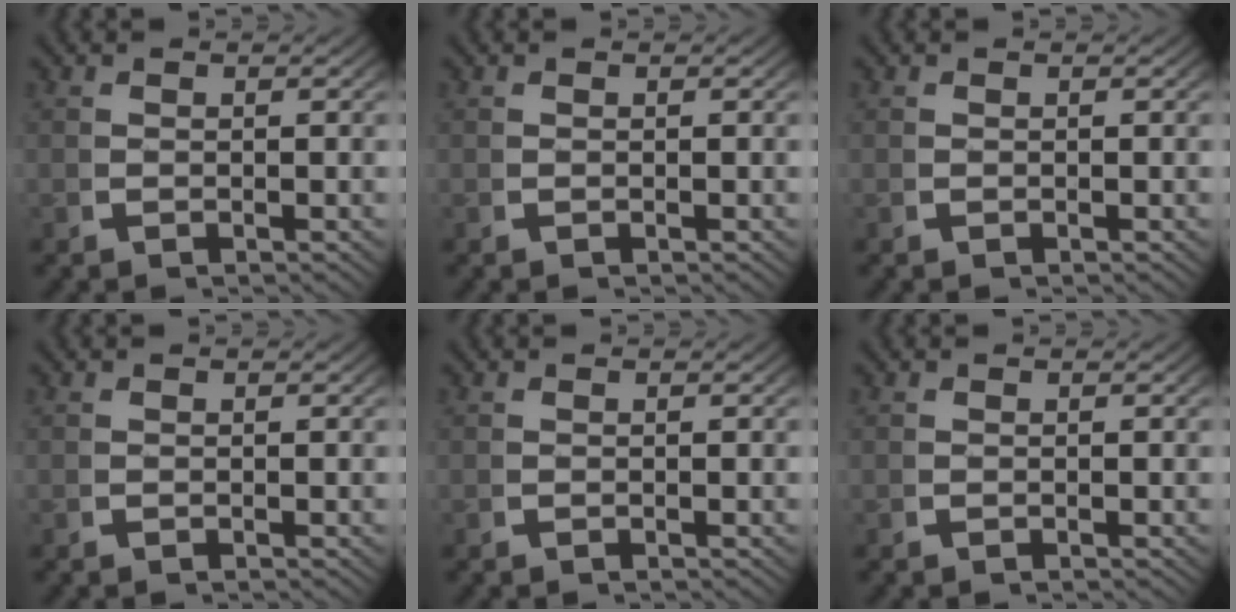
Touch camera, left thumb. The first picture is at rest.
{"total": 0.0}
{"total": 0.0}
{"total": 0.0}
{"total": 0.0}
{"total": 0.0}